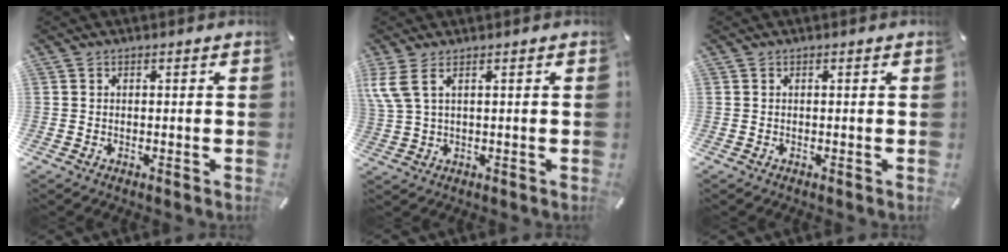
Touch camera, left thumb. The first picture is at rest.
{"total": 4.7, "force": [2.0, 1.4, 4.0], "torque": [-0.096, -0.008, 0.034]}
{"total": 0.0}